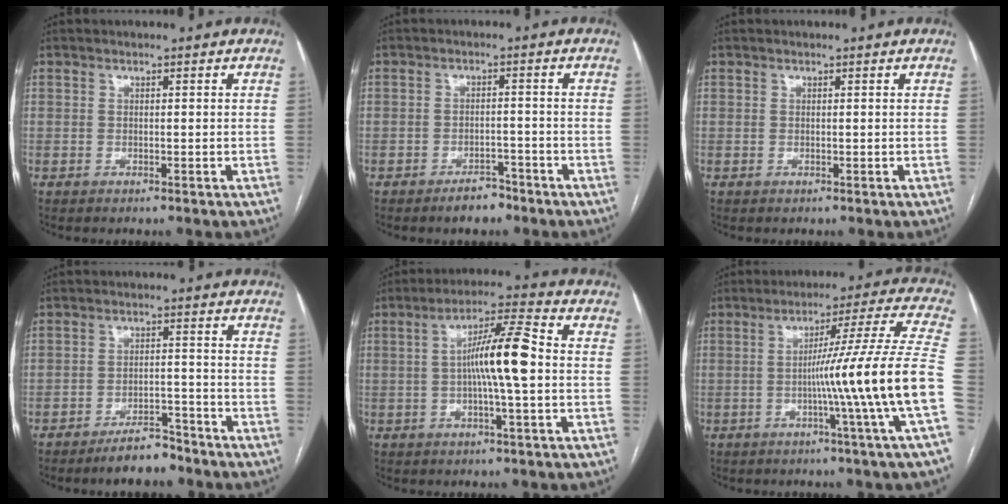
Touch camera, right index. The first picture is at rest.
{"total": 3.7, "force": [-2.9, 1.6, 1.6], "torque": [-0.022, 0.004, -0.041]}
{"total": 0.0}
{"total": 5.8, "force": [-5.0, 1.7, 2.4], "torque": [-0.035, 0.001, -0.083]}
{"total": 9.8, "force": [-0.2, 0.5, 9.8], "torque": [-0.175, 0.016, -0.012]}
{"total": 16.7, "force": [-3.9, -3.6, 15.8], "torque": [-0.222, -0.001, -0.068]}